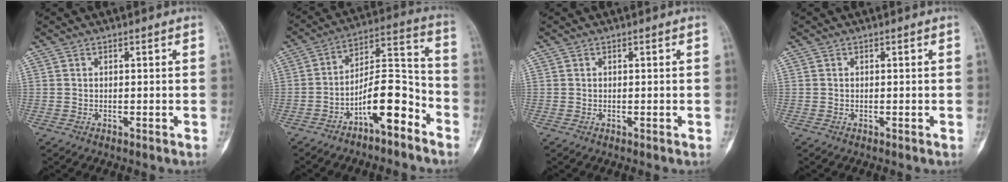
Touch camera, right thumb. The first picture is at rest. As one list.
[{"total": 11.9, "force": [-6.7, 4.2, 8.9], "torque": [-0.144, 0.084, -0.113]}, {"total": 0.0}, {"total": 0.0}]